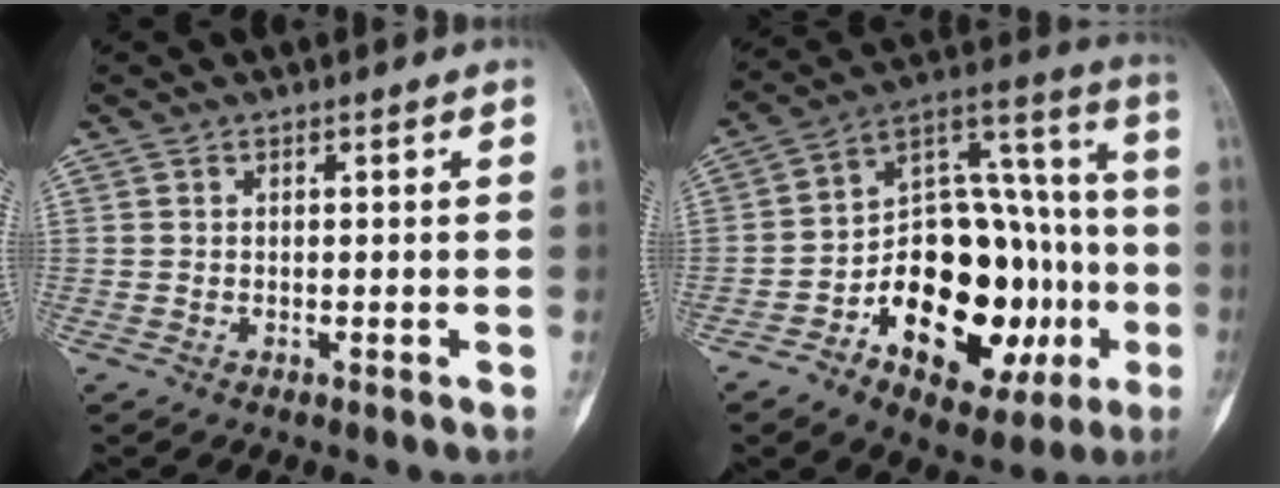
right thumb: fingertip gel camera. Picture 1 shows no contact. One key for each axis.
{"total": 28.3, "fx": -7.8, "fy": 15.9, "fz": 22.0, "tx": -0.305, "ty": 0.053, "tz": -0.103}